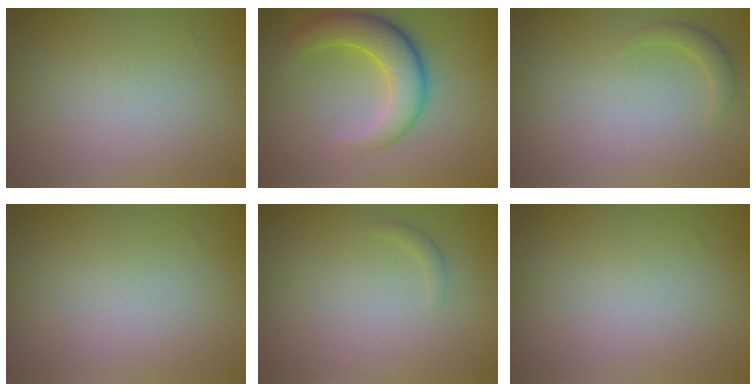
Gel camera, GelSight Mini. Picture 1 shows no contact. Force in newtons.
{"total": 5.7, "press": 5.7, "slide": 0.2}
{"total": 1.3, "press": 1.3, "slide": 0.2}
{"total": 0.0}
{"total": 0.6, "press": 0.6, "slide": 0.0}
{"total": 0.0}